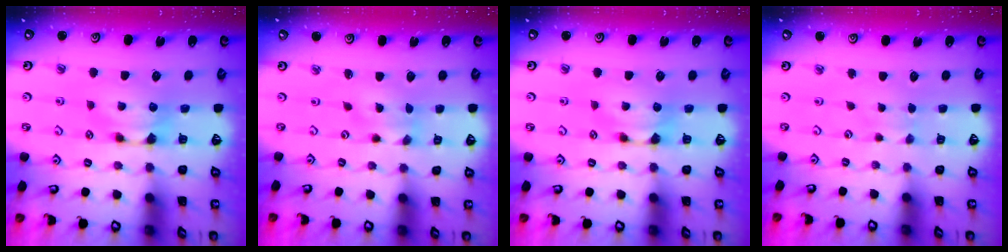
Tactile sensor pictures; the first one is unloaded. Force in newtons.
{"total": 1.3, "press": 0.7, "slide": 1.0}
{"total": 0.0}
{"total": 2.4, "press": 2.4, "slide": 0.1}